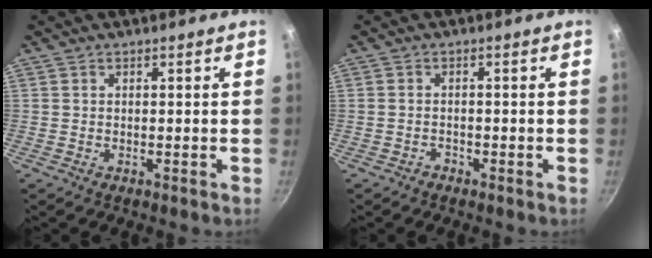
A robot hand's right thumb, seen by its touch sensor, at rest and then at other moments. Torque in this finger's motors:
{"motor_torque": [-0.72, -0.20, -0.50, -0.28, 0.02]}